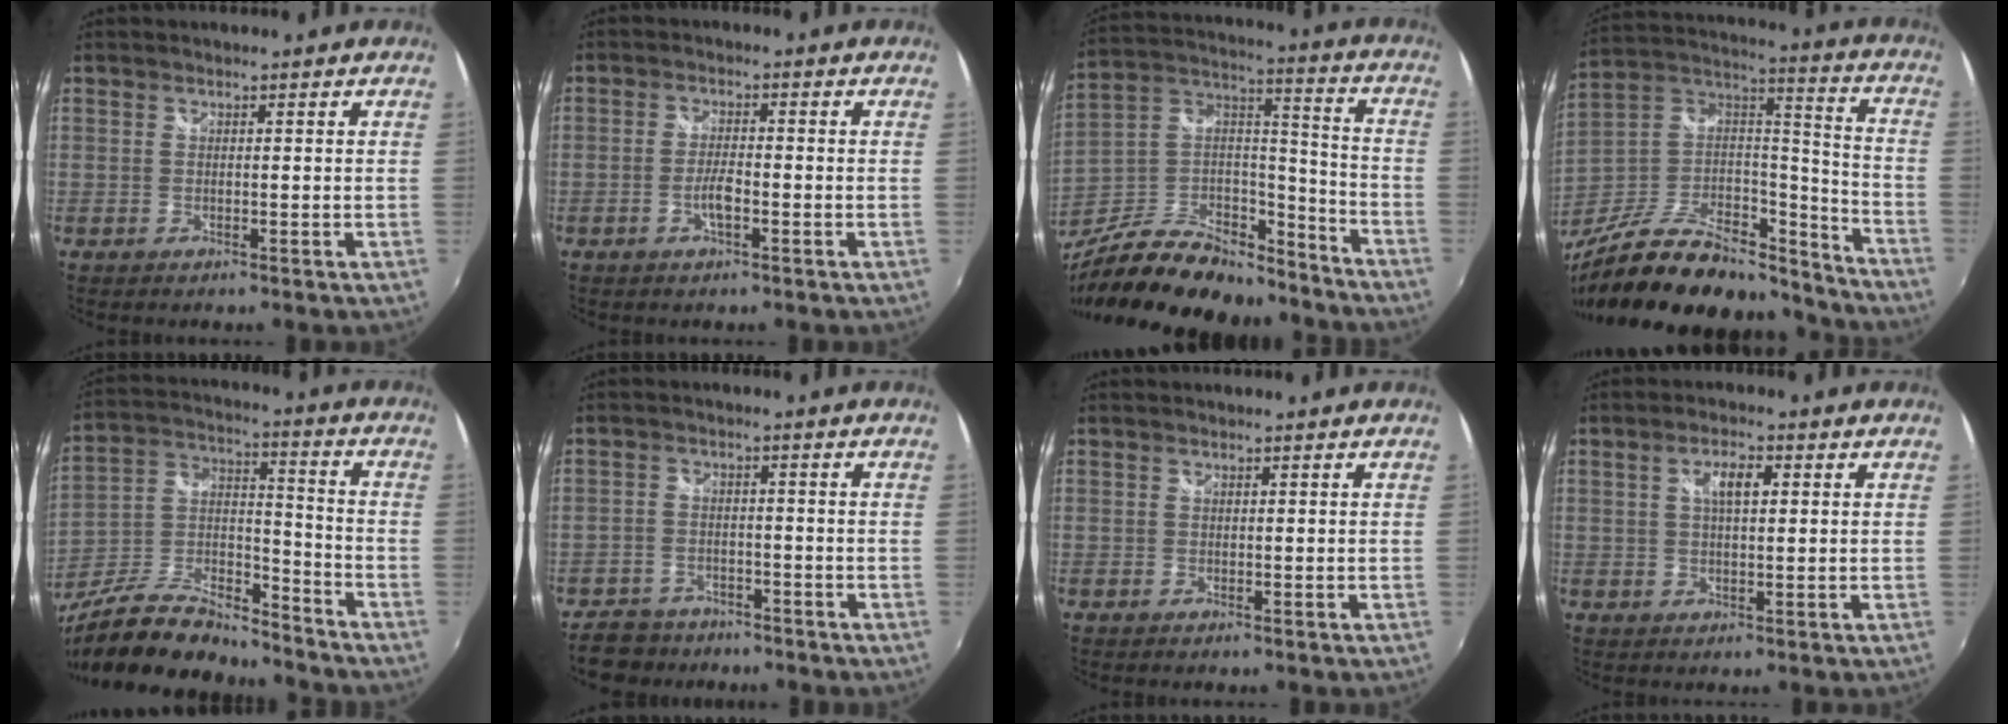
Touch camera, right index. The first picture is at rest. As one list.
[{"total": 3.3, "force": [-1.4, 0.8, 2.8], "torque": [-0.061, 0.000, -0.028]}, {"total": 26.5, "force": [-19.9, 11.1, 13.6], "torque": [-0.270, 0.028, -0.307]}, {"total": 31.7, "force": [-23.9, 12.5, 16.8], "torque": [-0.302, 0.022, -0.365]}, {"total": 19.5, "force": [-15.1, 6.4, 10.5], "torque": [-0.218, -0.006, -0.264]}, {"total": 8.2, "force": [-6.7, 4.4, 1.8], "torque": [-0.067, 0.006, -0.109]}, {"total": 0.0}, {"total": 4.1, "force": [1.1, 1.6, 3.6], "torque": [-0.064, 0.008, 0.019]}]